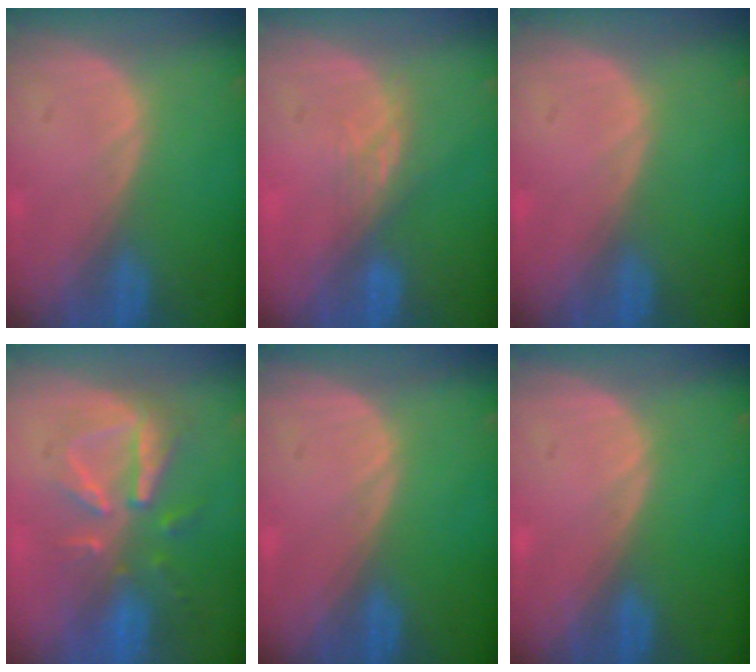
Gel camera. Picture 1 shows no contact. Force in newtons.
{"total": 3.0, "press": 2.6, "slide": 1.5}
{"total": 0.0}
{"total": 8.0, "press": 7.7, "slide": 2.4}
{"total": 0.0}
{"total": 0.0}